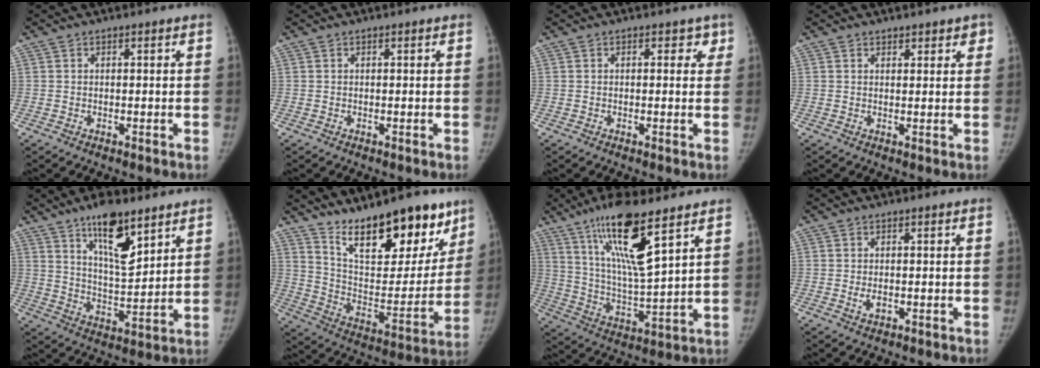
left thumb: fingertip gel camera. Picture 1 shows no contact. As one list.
[{"total": 0.0}, {"total": 2.0, "force": [1.0, 1.3, 1.1], "torque": [0.014, 0.000, 0.006]}, {"total": 2.7, "force": [2.0, 1.4, 1.1], "torque": [0.013, -0.010, 0.025]}, {"total": 12.7, "force": [8.1, 4.3, 8.8], "torque": [-0.124, -0.055, 0.142]}, {"total": 22.7, "force": [15.9, 9.2, 13.3], "torque": [-0.140, -0.091, 0.258]}, {"total": 17.6, "force": [10.3, 3.4, 14.0], "torque": [-0.252, -0.056, 0.198]}, {"total": 1.7, "force": [-0.1, 1.0, 1.3], "torque": [-0.023, -0.004, 0.001]}]